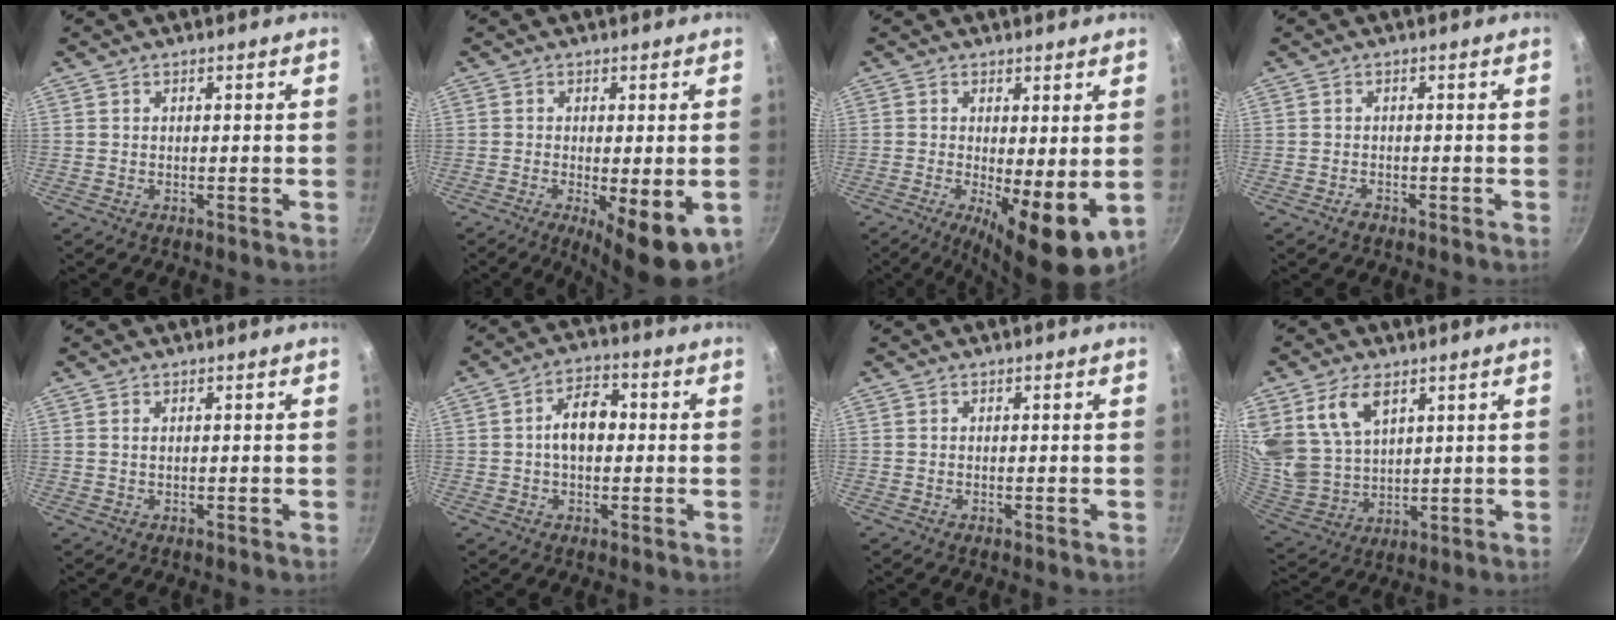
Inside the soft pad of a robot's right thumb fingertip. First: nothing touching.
{"total": 10.6, "force": [-3.3, 3.1, 9.6], "torque": [-0.128, -0.012, -0.039]}
{"total": 11.0, "force": [-1.3, 3.6, 10.3], "torque": [-0.142, -0.016, -0.010]}
{"total": 1.2, "force": [-0.9, 0.7, 0.4], "torque": [-0.008, 0.009, -0.017]}
{"total": 0.8, "force": [0.2, 0.4, 0.6], "torque": [-0.011, 0.001, 0.004]}
{"total": 7.5, "force": [0.2, 4.8, 5.7], "torque": [-0.067, 0.023, -0.005]}
{"total": 0.0}
{"total": 13.4, "force": [6.5, 8.5, 8.0], "torque": [-0.146, -0.038, 0.142]}